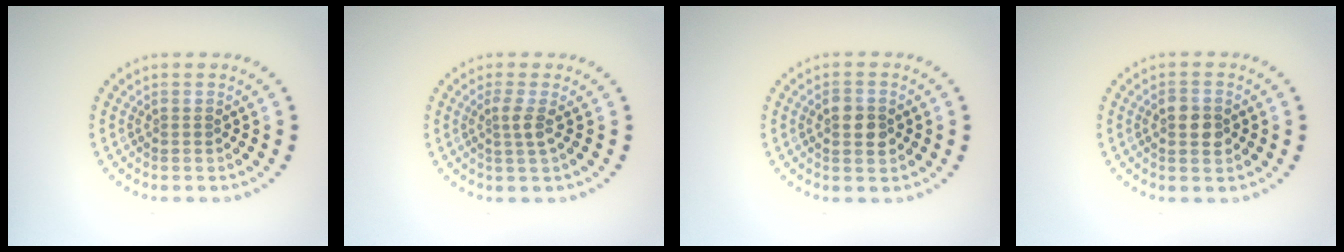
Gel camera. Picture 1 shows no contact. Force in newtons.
{"total": 1.6, "press": 1.1, "slide": 1.1}
{"total": 2.2, "press": 2.2, "slide": 0.1}
{"total": 2.6, "press": 2.6, "slide": 0.1}